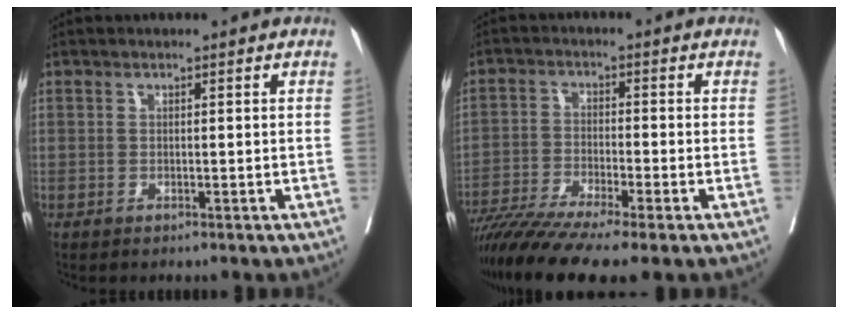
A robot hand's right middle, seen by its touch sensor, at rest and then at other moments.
{"total": 12.0, "force": [-9.3, 0.1, 7.6], "torque": [-0.133, -0.029, -0.156]}